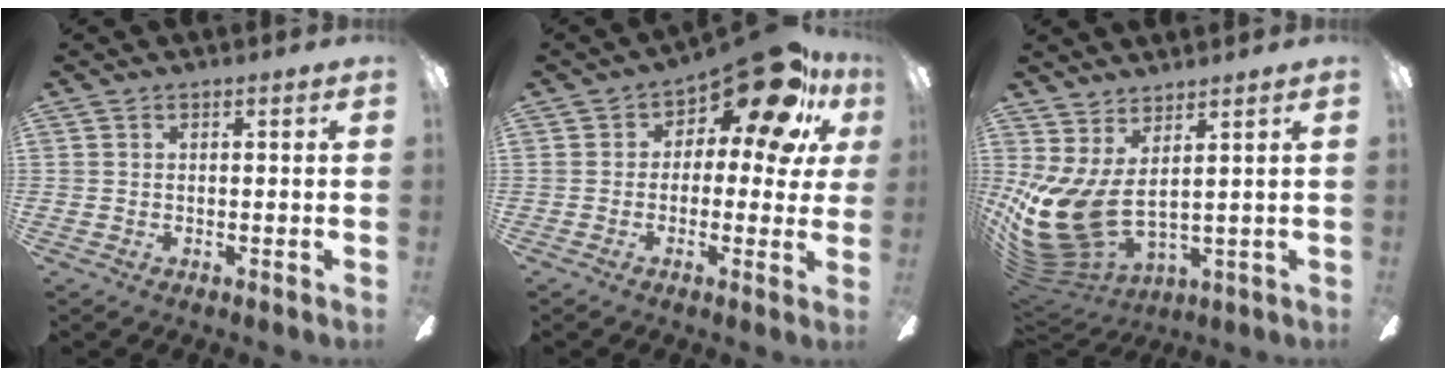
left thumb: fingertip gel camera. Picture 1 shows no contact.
{"total": 15.3, "force": [8.7, 6.7, 10.7], "torque": [-0.154, -0.059, 0.143]}
{"total": 13.2, "force": [0.3, 6.6, 11.4], "torque": [-0.264, -0.030, 0.016]}